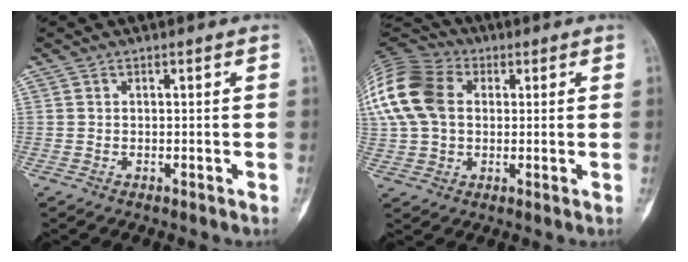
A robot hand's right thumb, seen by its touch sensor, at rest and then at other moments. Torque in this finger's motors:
{"motor_torque": [0.51, 0.64, 0.86, 0.53, 0.57]}